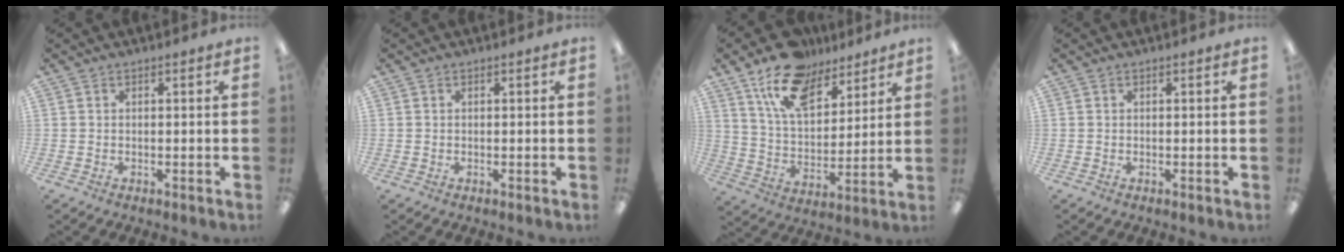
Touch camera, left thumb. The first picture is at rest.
{"total": 0.0}
{"total": 16.0, "force": [11.4, 8.1, 7.8], "torque": [-0.141, -0.055, 0.207]}
{"total": 0.0}